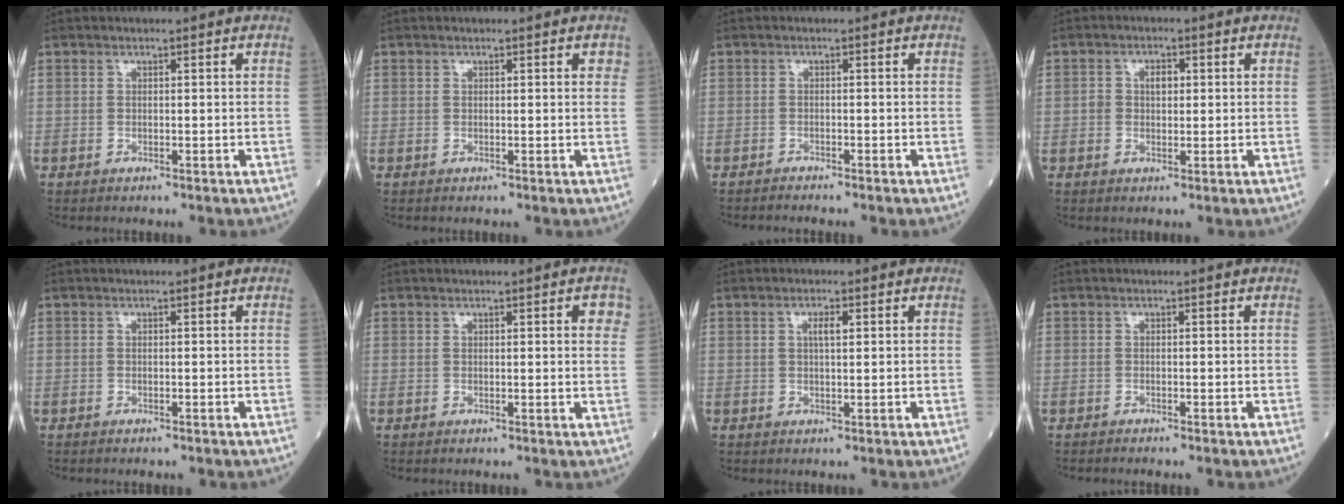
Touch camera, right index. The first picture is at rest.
{"total": 1.1, "force": [0.6, 0.3, 0.9], "torque": [-0.009, 0.001, 0.004]}
{"total": 1.3, "force": [-1.3, -0.3, 0.2], "torque": [-0.005, -0.001, -0.021]}
{"total": 2.6, "force": [0.4, 1.7, 2.0], "torque": [-0.037, 0.011, 0.008]}
{"total": 0.7, "force": [-0.6, 0.1, 0.2], "torque": [-0.006, -0.001, -0.010]}
{"total": 2.3, "force": [0.9, 0.4, 2.1], "torque": [-0.017, 0.001, 0.007]}
{"total": 1.9, "force": [0.6, 0.4, 1.8], "torque": [-0.033, 0.001, 0.010]}
{"total": 0.8, "force": [-0.8, -0.1, 0.2], "torque": [-0.005, 0.000, -0.014]}